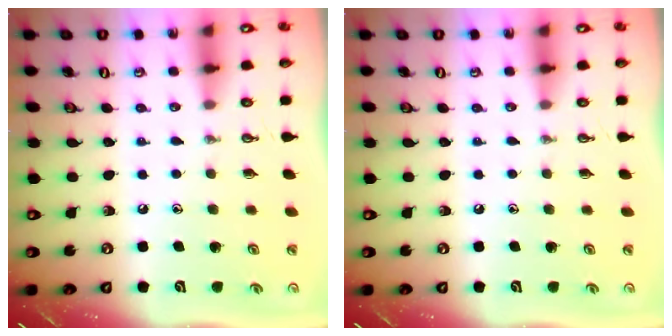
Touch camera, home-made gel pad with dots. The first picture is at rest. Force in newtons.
{"total": 0.0}